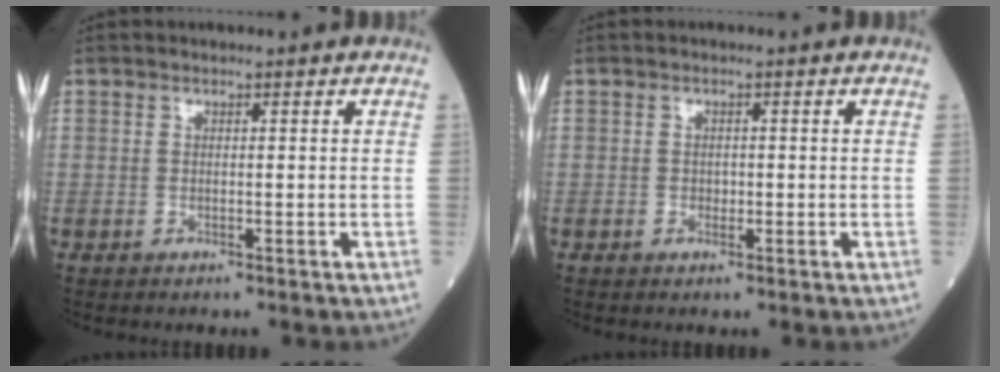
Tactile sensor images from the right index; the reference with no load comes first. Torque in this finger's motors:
{"motor_torque": [-0.02, 0.01, -0.03, -0.01]}